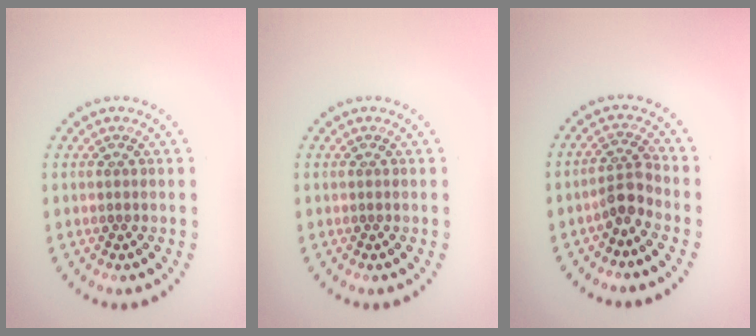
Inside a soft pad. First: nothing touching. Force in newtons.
{"total": 0.0}
{"total": 2.4, "press": 1.9, "slide": 1.5}